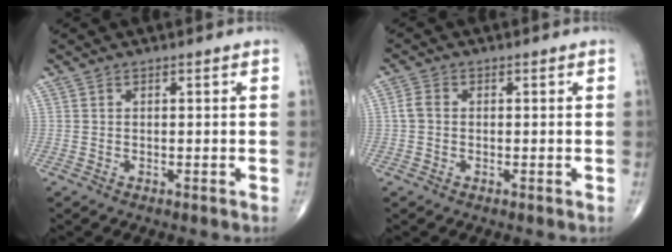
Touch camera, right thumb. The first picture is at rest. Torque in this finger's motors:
{"motor_torque": [-0.52, 0.43, 0.29, -0.03, 0.03]}